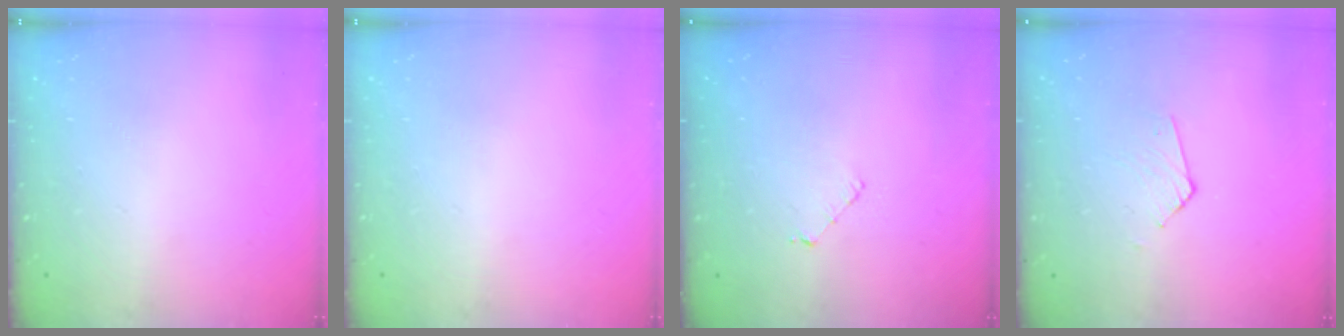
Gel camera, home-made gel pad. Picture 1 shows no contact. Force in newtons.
{"total": 0.0}
{"total": 3.5, "press": 3.5, "slide": 0.2}
{"total": 2.6, "press": 2.6, "slide": 0.2}